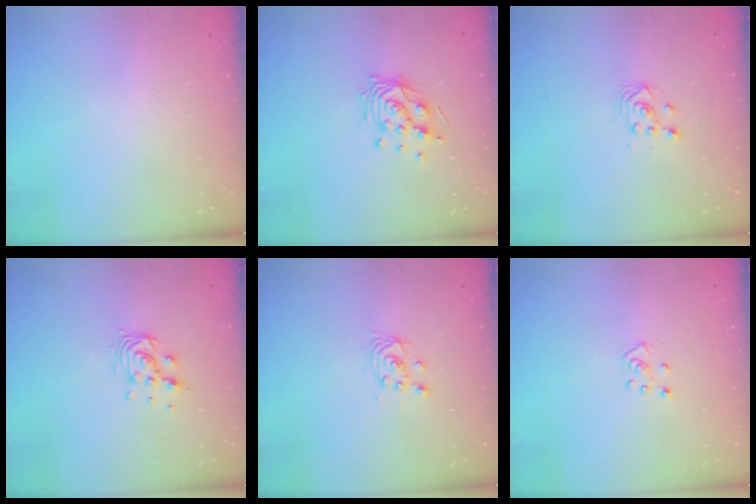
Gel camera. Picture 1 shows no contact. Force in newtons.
{"total": 11.5, "press": 11.4, "slide": 1.0}
{"total": 2.9, "press": 2.6, "slide": 1.3}
{"total": 8.2, "press": 8.2, "slide": 0.6}
{"total": 2.9, "press": 2.9, "slide": 0.0}
{"total": 3.7, "press": 3.6, "slide": 0.4}